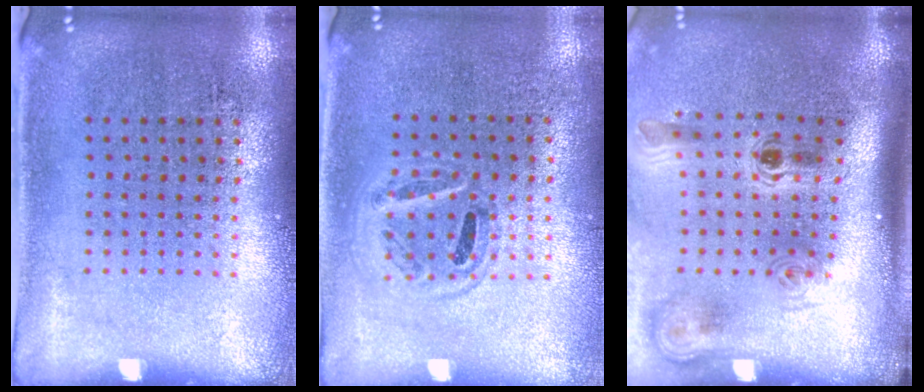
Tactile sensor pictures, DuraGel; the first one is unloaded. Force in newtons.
{"total": 1.0, "press": 0.9, "slide": 0.3}
{"total": 2.3, "press": 1.5, "slide": 1.7}